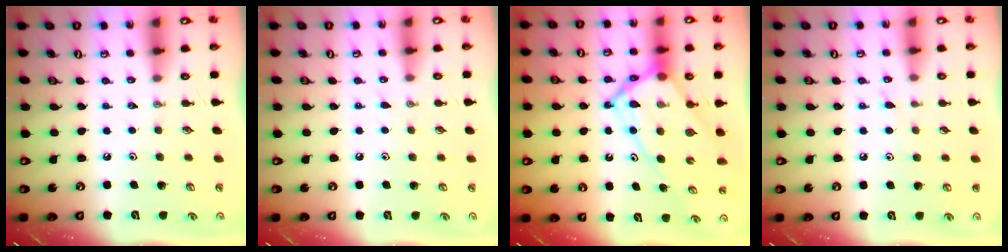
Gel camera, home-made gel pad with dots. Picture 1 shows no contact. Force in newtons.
{"total": 3.9, "press": 3.9, "slide": 0.2}
{"total": 16.2, "press": 16.1, "slide": 1.7}
{"total": 4.7, "press": 4.6, "slide": 0.6}